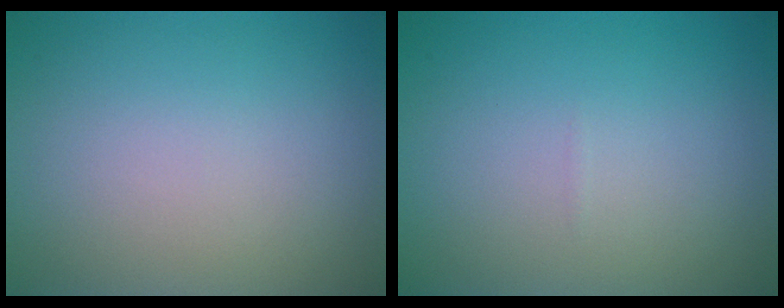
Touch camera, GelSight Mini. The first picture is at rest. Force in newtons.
{"total": 0.0}